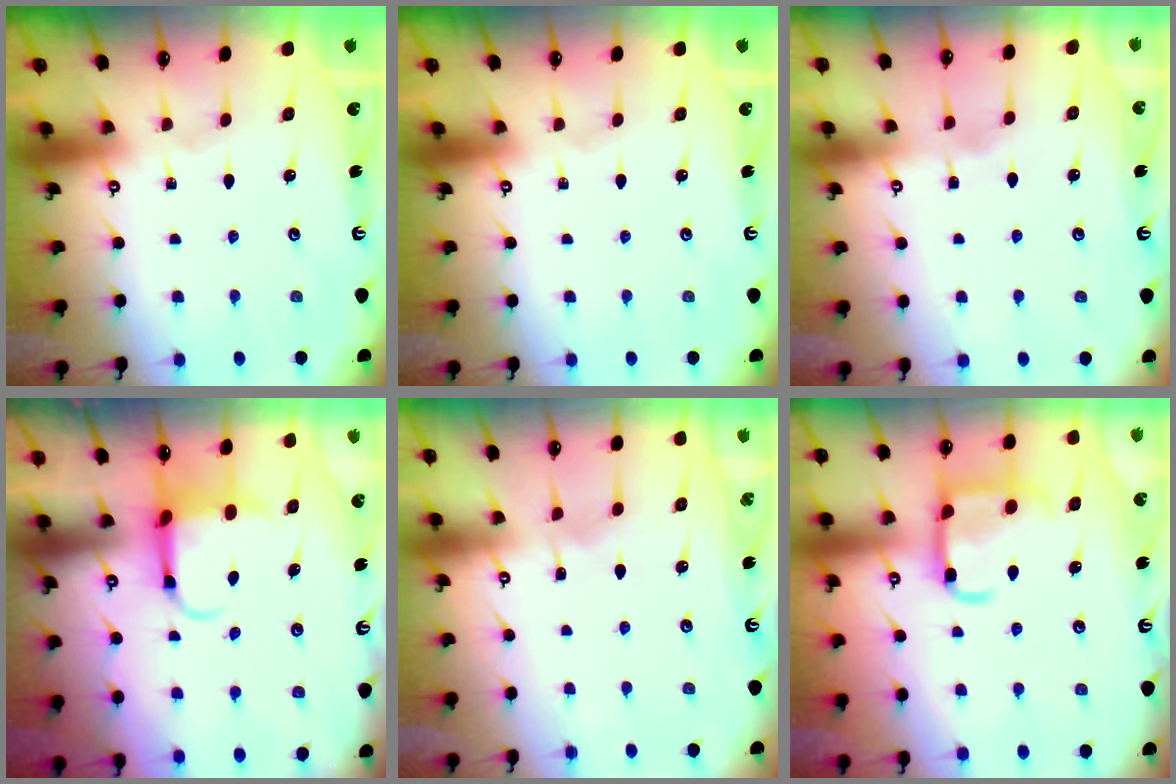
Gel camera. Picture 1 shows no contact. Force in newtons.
{"total": 0.0}
{"total": 2.2, "press": 2.2, "slide": 0.3}
{"total": 5.0, "press": 4.9, "slide": 0.8}
{"total": 3.6, "press": 3.6, "slide": 0.5}
{"total": 14.2, "press": 14.1, "slide": 1.4}